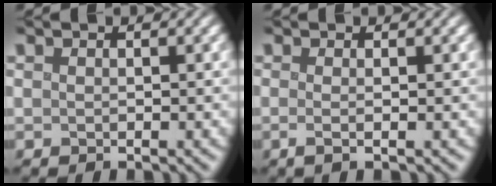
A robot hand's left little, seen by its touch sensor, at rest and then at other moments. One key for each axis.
{"total": 1.1, "fx": -0.3, "fy": 0.2, "fz": 1.1, "tx": -0.018, "ty": 0.000, "tz": -0.010}